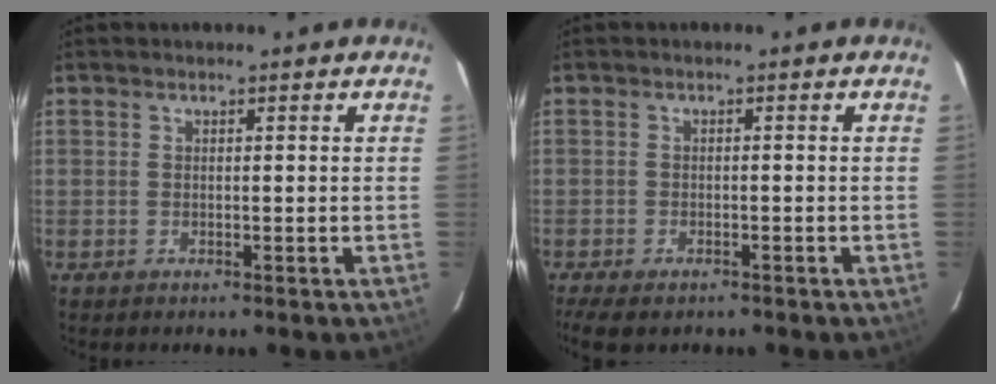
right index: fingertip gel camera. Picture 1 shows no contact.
{"total": 6.3, "force": [-4.6, 2.7, 3.2], "torque": [-0.083, -0.020, -0.079]}